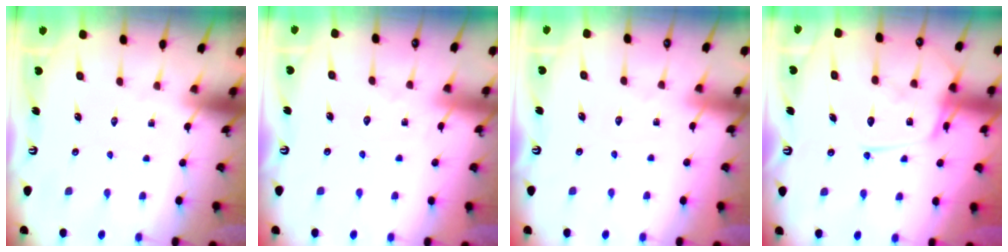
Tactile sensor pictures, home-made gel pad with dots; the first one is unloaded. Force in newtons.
{"total": 4.3, "press": 4.2, "slide": 0.5}
{"total": 2.9, "press": 2.9, "slide": 0.3}
{"total": 17.3, "press": 17.3, "slide": 1.6}